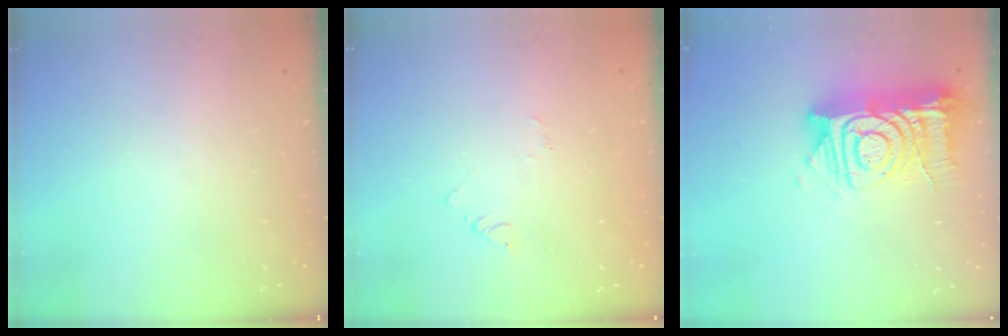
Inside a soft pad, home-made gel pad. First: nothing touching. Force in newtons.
{"total": 2.4, "press": 2.4, "slide": 0.3}
{"total": 17.1, "press": 17.0, "slide": 1.9}